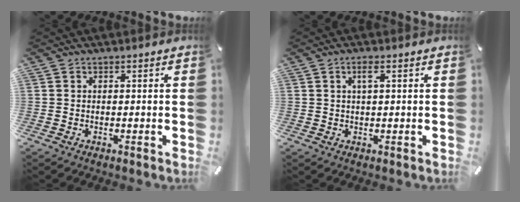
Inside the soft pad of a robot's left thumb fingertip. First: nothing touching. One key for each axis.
{"total": 2.4, "fx": 0.9, "fy": 0.6, "fz": 2.1, "tx": -0.045, "ty": 0.006, "tz": 0.013}